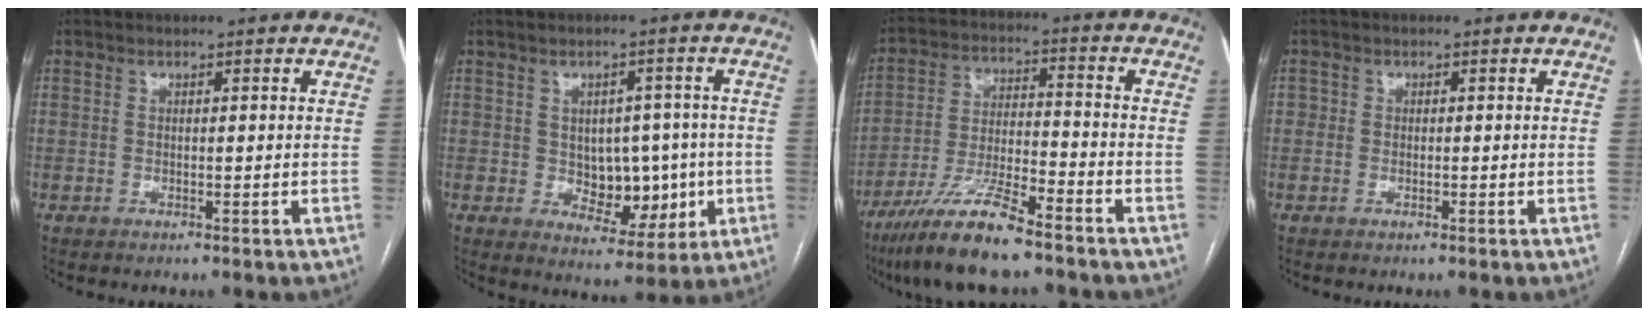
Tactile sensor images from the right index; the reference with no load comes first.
{"total": 8.3, "force": [-0.6, 5.5, 6.2], "torque": [-0.071, 0.013, 0.006]}
{"total": 12.1, "force": [-9.1, 1.4, 7.9], "torque": [-0.155, -0.022, -0.167]}
{"total": 1.3, "force": [-0.2, 1.2, 0.4], "torque": [-0.004, 0.006, -0.003]}